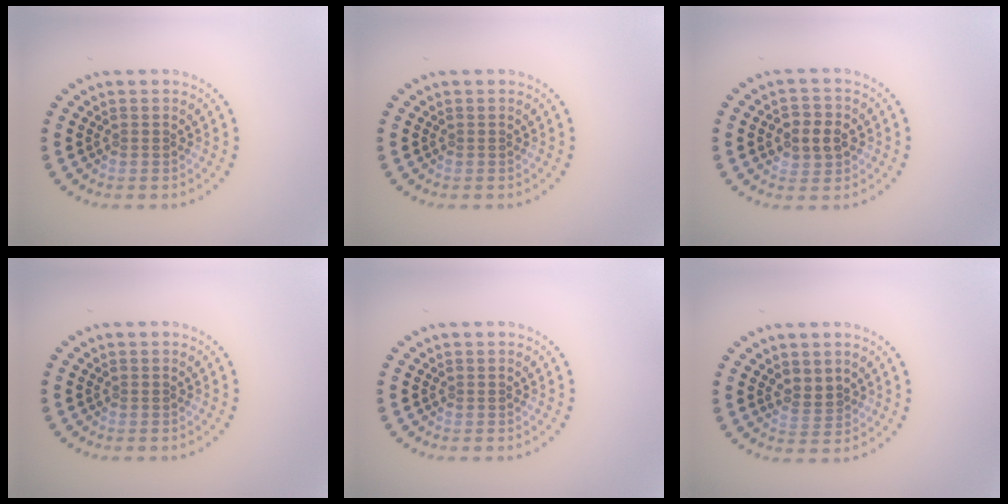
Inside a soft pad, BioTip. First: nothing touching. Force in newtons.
{"total": 0.0}
{"total": 2.9, "press": 2.8, "slide": 0.3}
{"total": 0.0}
{"total": 0.0}
{"total": 1.8, "press": 1.6, "slide": 0.8}